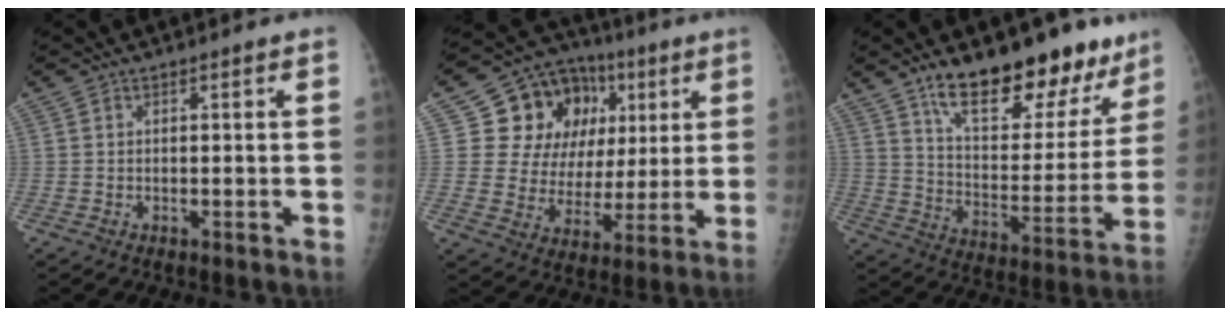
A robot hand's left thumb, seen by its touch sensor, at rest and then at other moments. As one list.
[{"total": 17.9, "force": [5.4, 14.4, 9.1], "torque": [-0.084, 0.016, 0.102]}, {"total": 21.6, "force": [15.4, 9.1, 12.1], "torque": [-0.123, -0.089, 0.240]}]